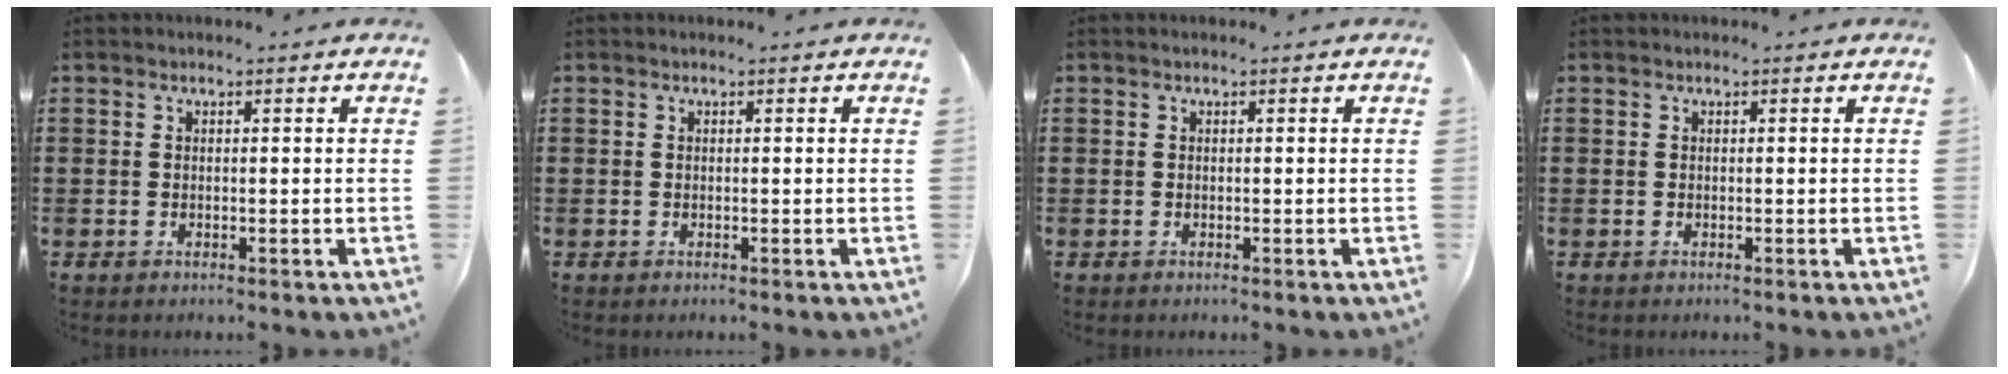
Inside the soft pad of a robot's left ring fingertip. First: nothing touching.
{"total": 0.0}
{"total": 0.0}
{"total": 0.0}